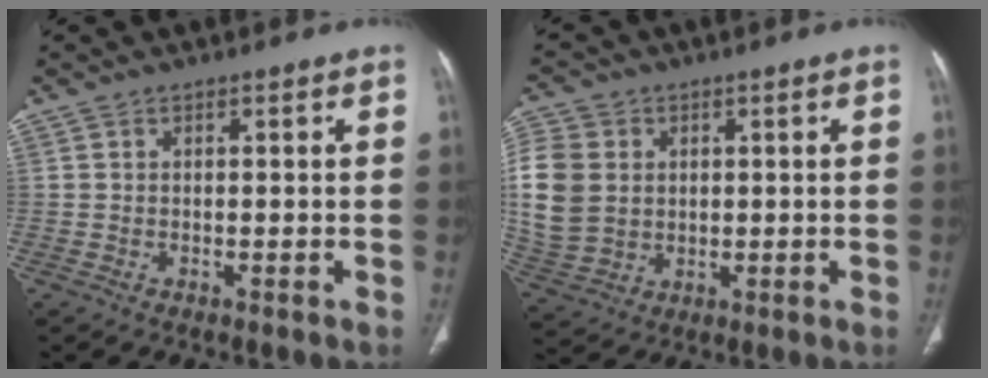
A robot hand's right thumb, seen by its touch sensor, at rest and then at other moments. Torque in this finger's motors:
{"motor_torque": [-0.49, 1.49, 1.16, 0.19, 0.17]}